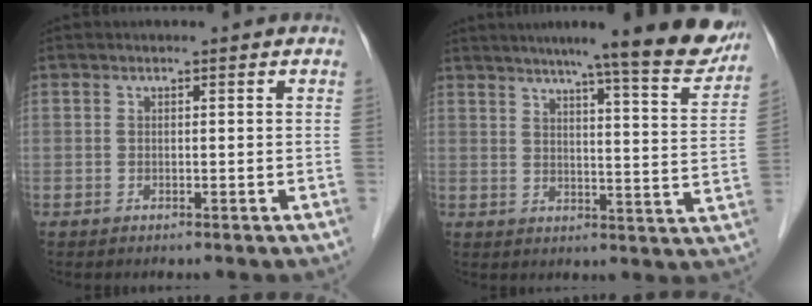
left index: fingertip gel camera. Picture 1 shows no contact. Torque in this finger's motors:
{"motor_torque": [0.84, -0.85, 0.56, 0.09]}